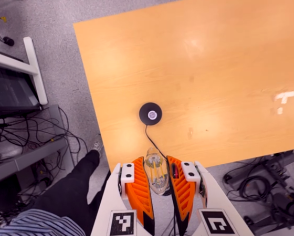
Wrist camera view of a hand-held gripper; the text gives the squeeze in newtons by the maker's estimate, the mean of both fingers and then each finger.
{"total": 21.3, "left": 25.8, "right": 16.9}